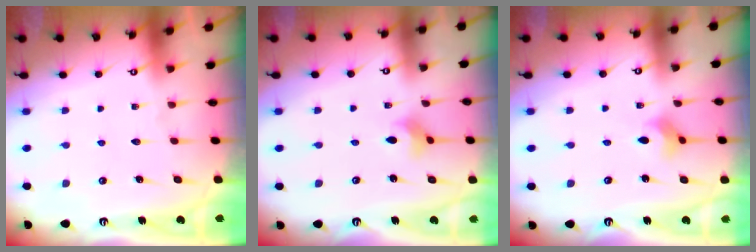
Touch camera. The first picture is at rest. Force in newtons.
{"total": 2.7, "press": 2.7, "slide": 0.2}
{"total": 3.4, "press": 3.3, "slide": 0.6}